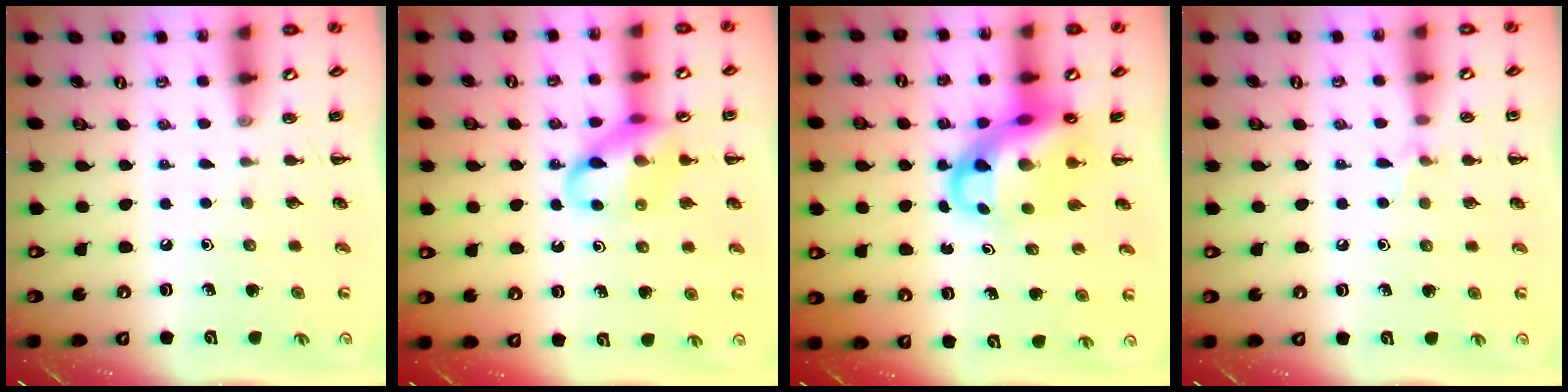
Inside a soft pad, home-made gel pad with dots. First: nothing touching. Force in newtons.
{"total": 14.1, "press": 14.0, "slide": 1.8}
{"total": 11.0, "press": 10.6, "slide": 2.8}
{"total": 4.3, "press": 4.1, "slide": 1.4}